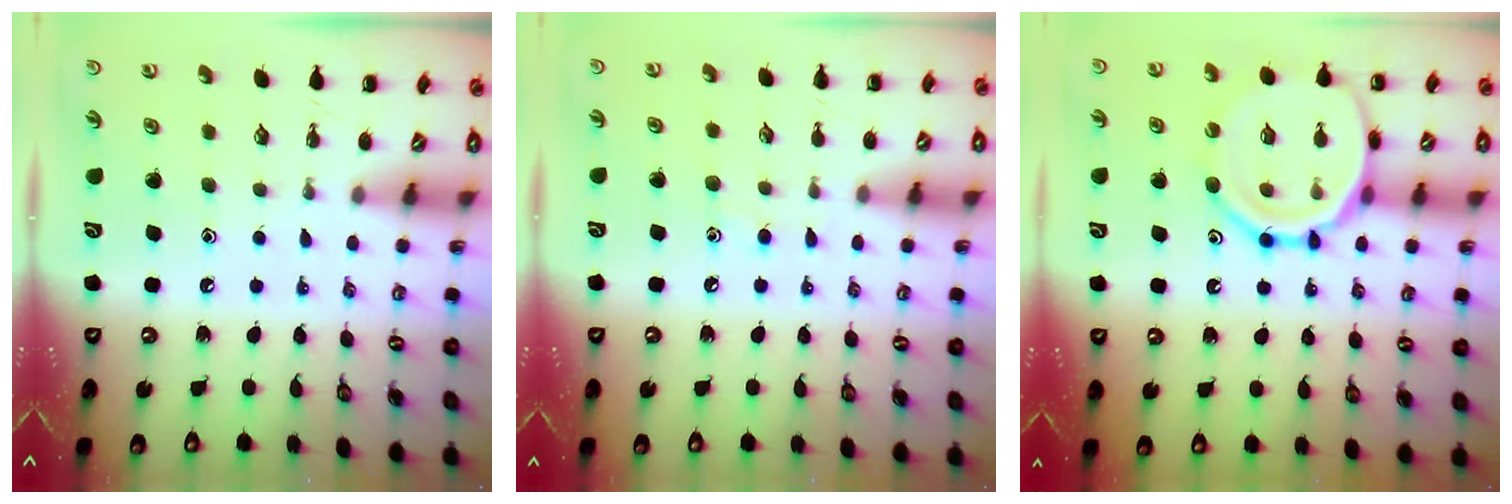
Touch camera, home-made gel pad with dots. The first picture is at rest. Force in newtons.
{"total": 5.0, "press": 4.8, "slide": 1.3}
{"total": 18.0, "press": 17.9, "slide": 2.3}